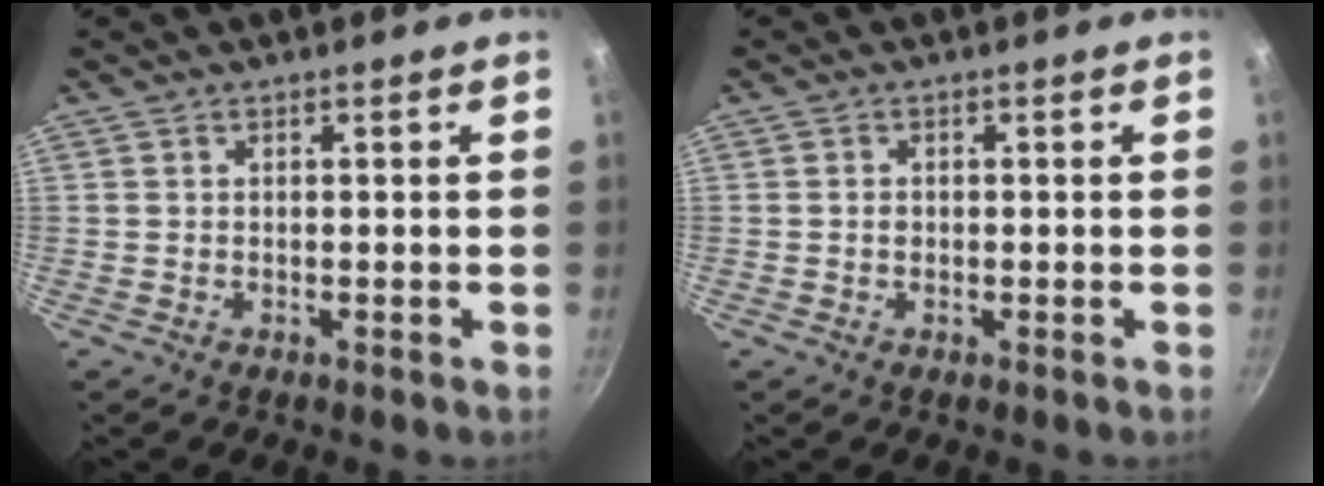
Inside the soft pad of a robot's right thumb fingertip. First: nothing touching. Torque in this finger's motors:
{"motor_torque": [-0.31, -0.06, -0.54, 0.05, 0.04]}